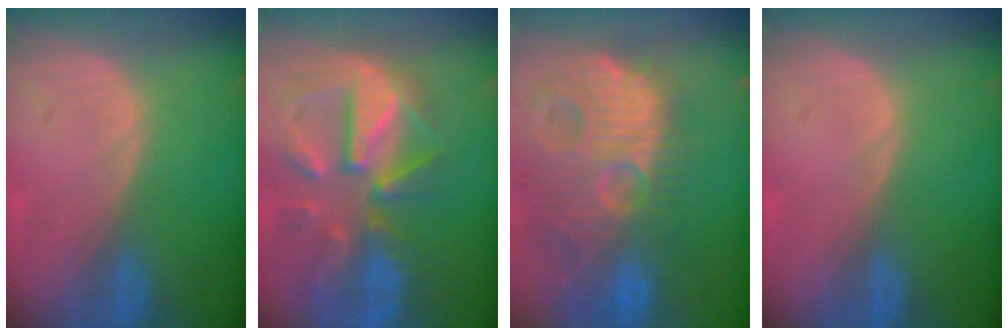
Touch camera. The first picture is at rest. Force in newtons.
{"total": 11.9, "press": 10.4, "slide": 5.8}
{"total": 14.8, "press": 12.7, "slide": 7.6}
{"total": 0.0}